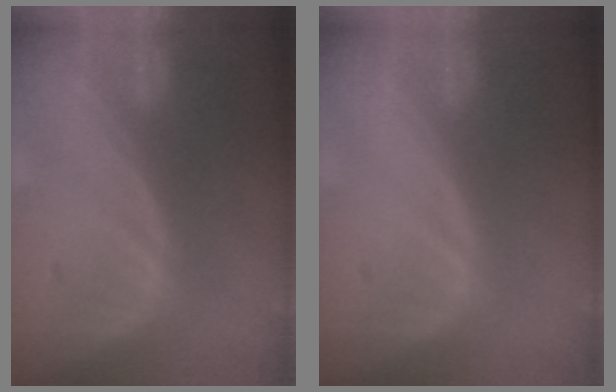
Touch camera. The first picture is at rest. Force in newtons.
{"total": 0.0}